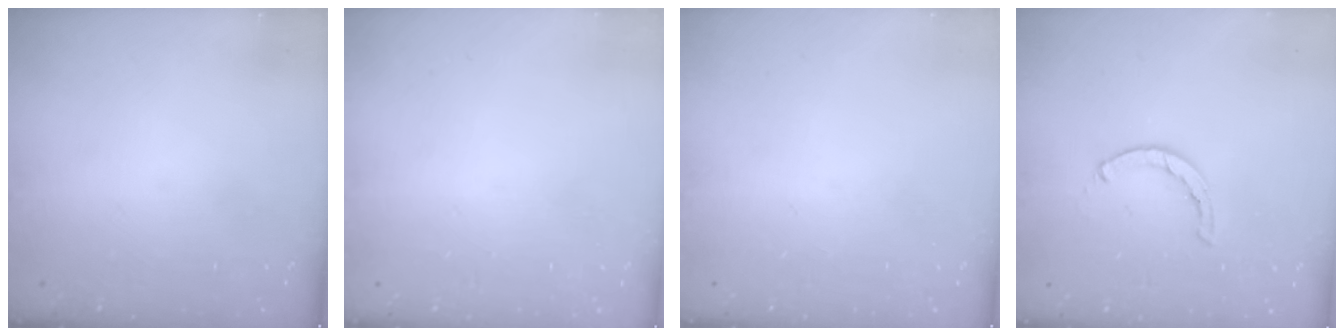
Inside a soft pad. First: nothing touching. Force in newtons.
{"total": 2.7, "press": 2.7, "slide": 0.2}
{"total": 0.0}
{"total": 1.2, "press": 1.2, "slide": 0.2}